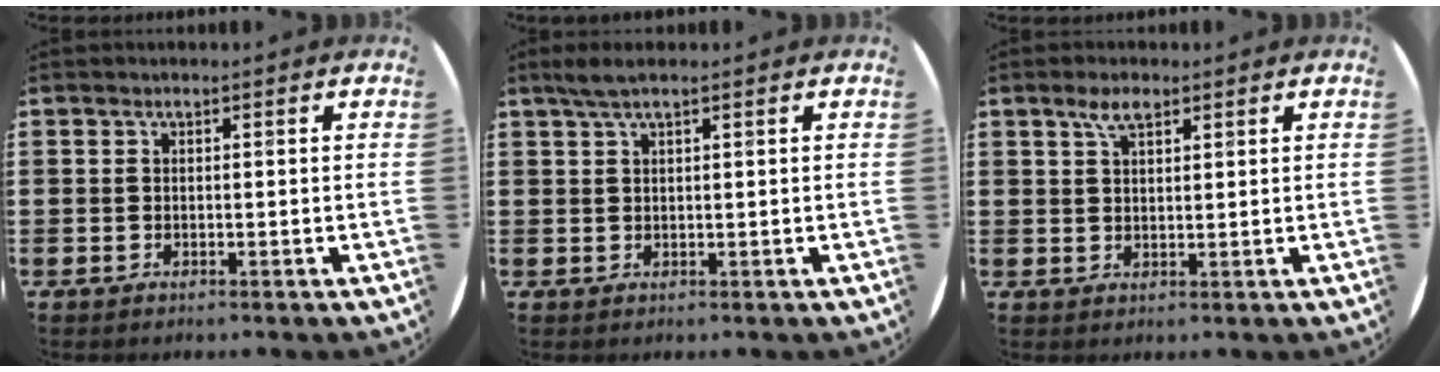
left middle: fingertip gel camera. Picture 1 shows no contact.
{"total": 2.2, "force": [1.5, 0.1, 1.6], "torque": [-0.033, 0.004, 0.026]}
{"total": 3.3, "force": [2.2, 1.2, 2.1], "torque": [-0.037, 0.004, 0.037]}